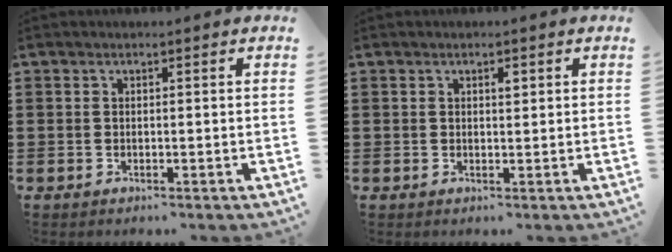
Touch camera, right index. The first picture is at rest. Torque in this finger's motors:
{"motor_torque": [0.34, -0.18, 0.04, 0.02]}